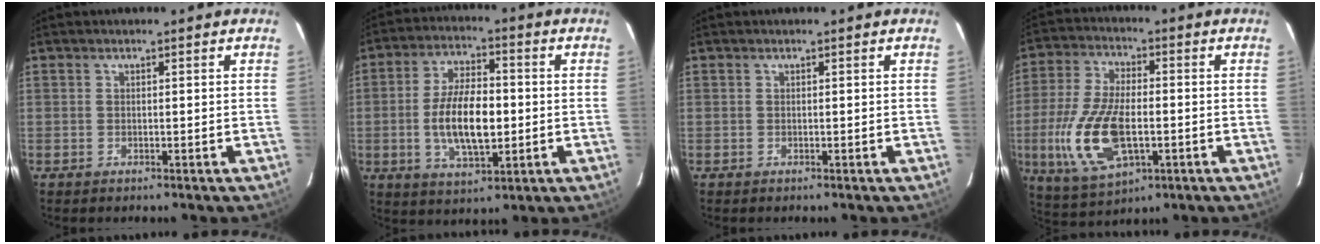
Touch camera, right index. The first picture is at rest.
{"total": 12.2, "force": [-1.5, 5.4, 10.8], "torque": [-0.209, 0.000, -0.024]}
{"total": 0.0}
{"total": 15.7, "force": [-3.5, 7.5, 13.4], "torque": [-0.291, -0.008, -0.056]}